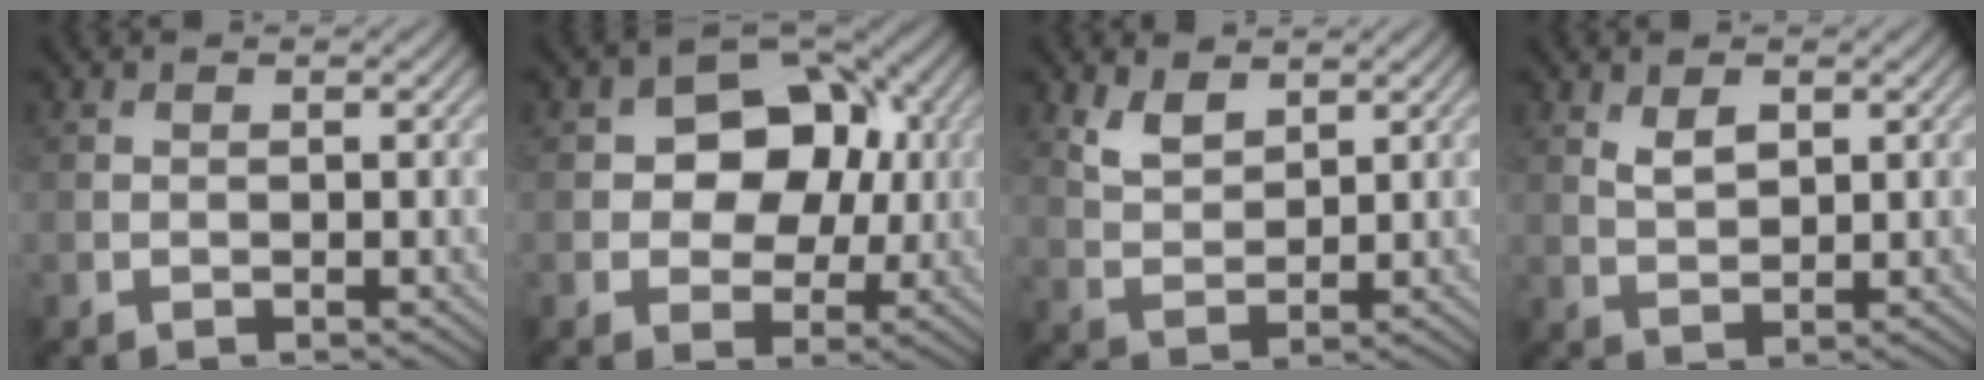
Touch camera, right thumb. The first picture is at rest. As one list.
[{"total": 9.5, "force": [1.2, 7.1, 6.2], "torque": [-0.086, 0.008, 0.003]}, {"total": 3.7, "force": [2.5, 1.7, 2.1], "torque": [-0.051, -0.005, 0.057]}, {"total": 2.6, "force": [1.3, 1.3, 1.9], "torque": [-0.041, -0.004, 0.030]}]